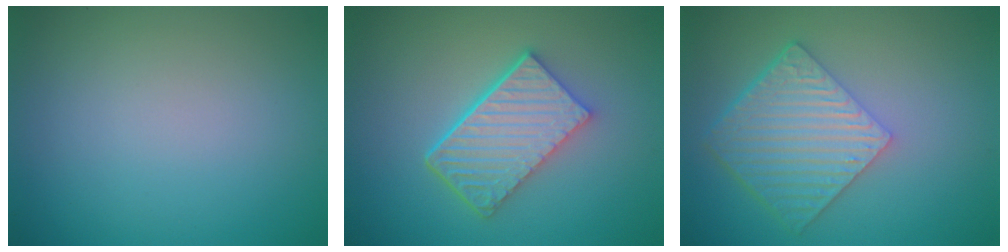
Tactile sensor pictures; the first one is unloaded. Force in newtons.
{"total": 5.8, "press": 4.3, "slide": 3.9}
{"total": 6.7, "press": 4.8, "slide": 4.7}